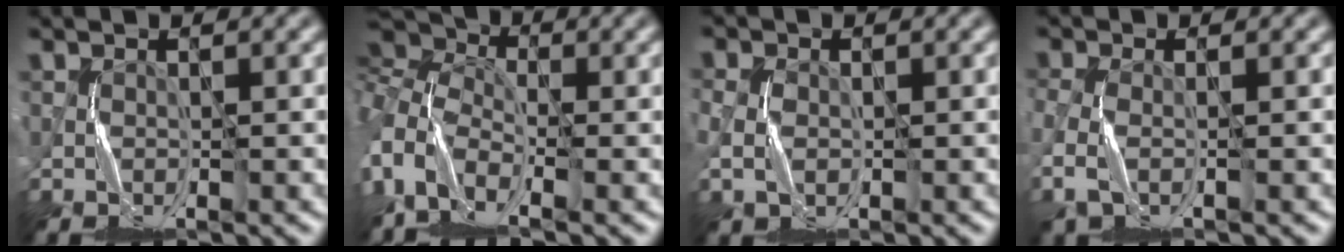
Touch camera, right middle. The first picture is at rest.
{"total": 8.3, "force": [-1.3, 5.4, 6.1], "torque": [-0.142, 0.008, -0.018]}
{"total": 2.1, "force": [-0.1, 1.8, 1.1], "torque": [-0.035, 0.001, -0.003]}
{"total": 2.6, "force": [-1.2, 1.5, 1.8], "torque": [-0.063, -0.005, -0.029]}